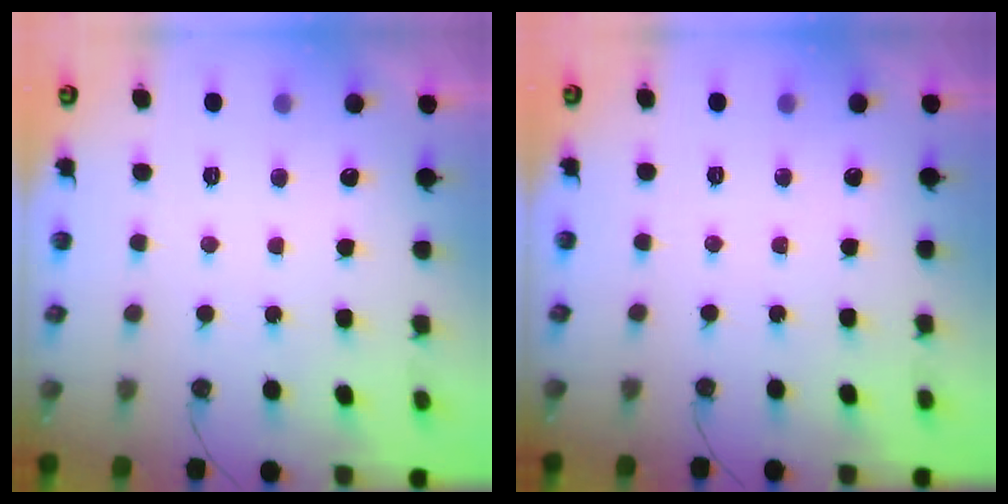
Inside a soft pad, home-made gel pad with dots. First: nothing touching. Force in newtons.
{"total": 0.0}